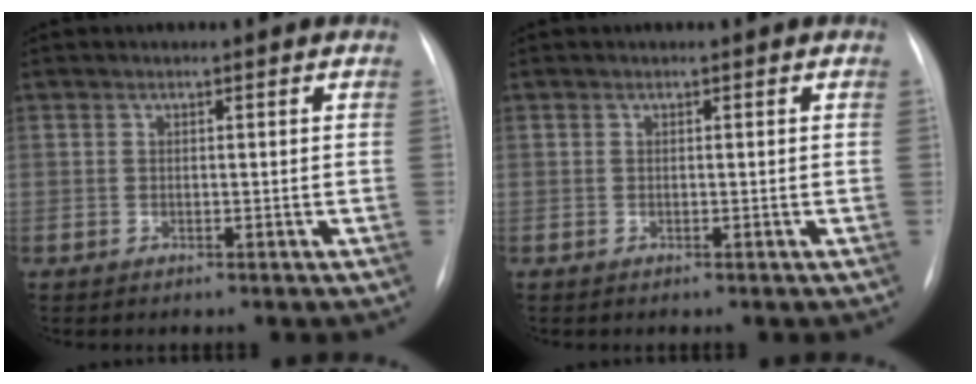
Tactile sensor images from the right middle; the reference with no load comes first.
{"total": 0.0}